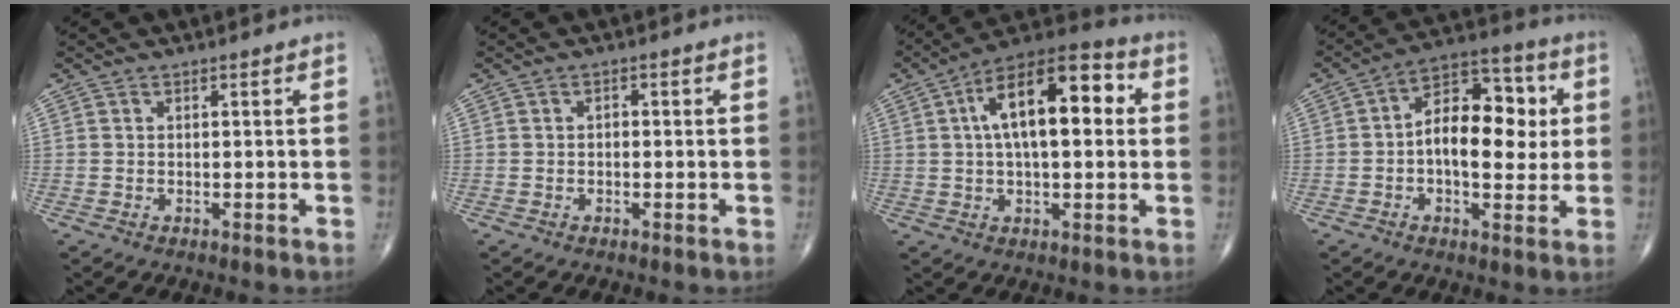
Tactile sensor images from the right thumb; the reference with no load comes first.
{"total": 1.1, "force": [0.0, 0.7, 0.8], "torque": [-0.011, 0.004, -0.003]}
{"total": 17.6, "force": [3.3, 8.0, 15.3], "torque": [-0.227, 0.030, 0.043]}
{"total": 15.0, "force": [0.9, 8.4, 12.4], "torque": [-0.160, 0.025, 0.004]}